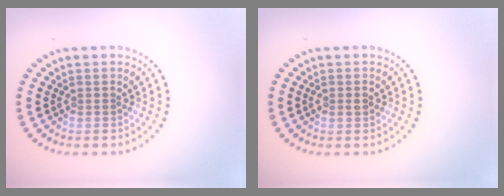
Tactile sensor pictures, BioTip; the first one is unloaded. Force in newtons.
{"total": 1.2, "press": 1.2, "slide": 0.1}